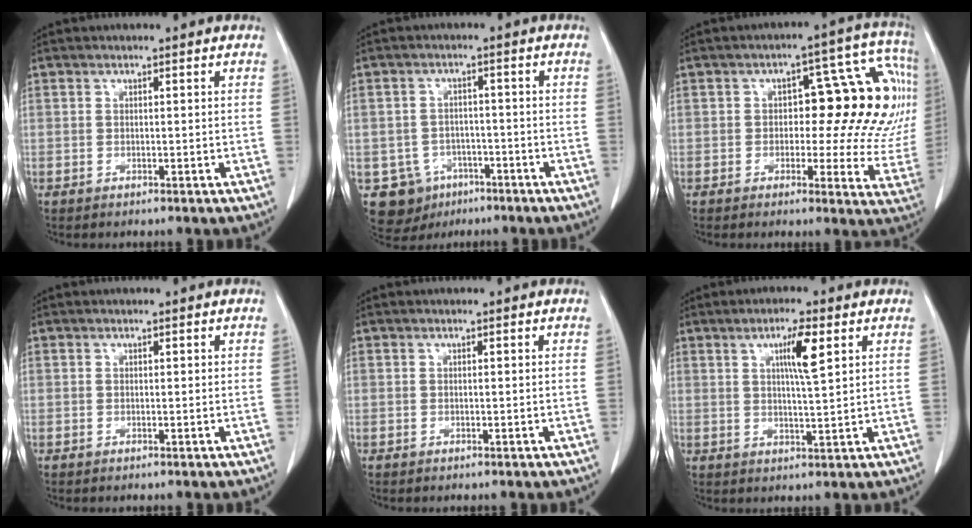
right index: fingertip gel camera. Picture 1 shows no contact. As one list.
[{"total": 7.5, "force": [-3.4, 6.6, 1.0], "torque": [-0.021, 0.011, -0.043]}, {"total": 18.0, "force": [2.4, 7.5, 16.2], "torque": [-0.170, 0.036, 0.024]}, {"total": 0.0}, {"total": 0.0}, {"total": 5.6, "force": [2.4, 0.1, 5.0], "torque": [-0.085, -0.002, 0.038]}]